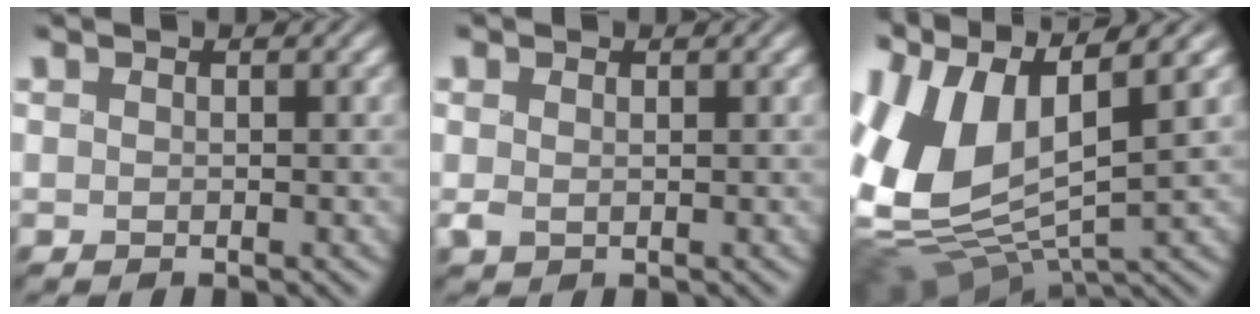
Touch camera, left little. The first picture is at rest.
{"total": 0.9, "force": [0.3, 0.7, 0.5], "torque": [-0.011, -0.004, 0.006]}
{"total": 12.9, "force": [1.9, 7.2, 10.5], "torque": [-0.246, -0.002, 0.034]}